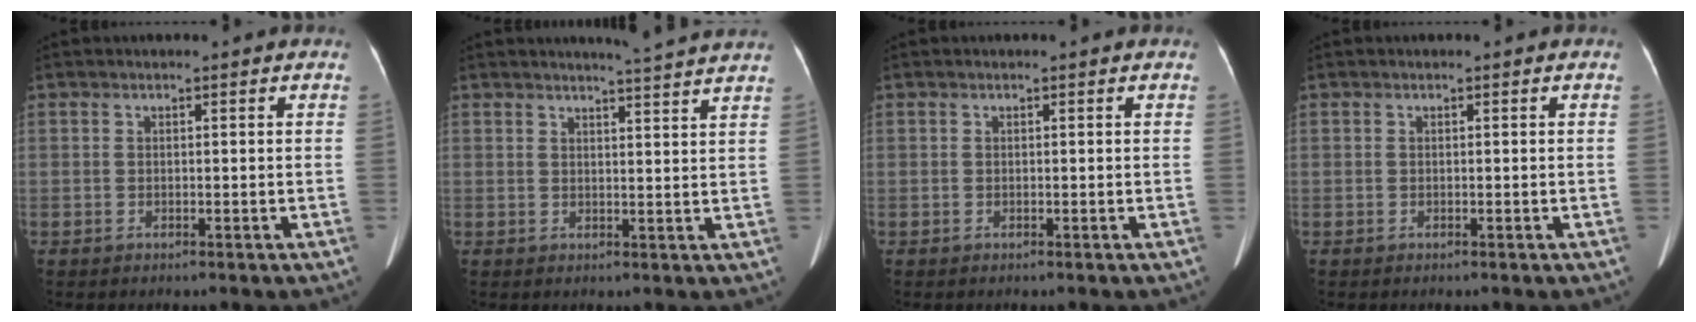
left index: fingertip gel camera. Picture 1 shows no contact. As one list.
[{"total": 7.2, "force": [6.8, -1.1, 2.2], "torque": [-0.036, -0.003, 0.071]}, {"total": 0.0}, {"total": 0.0}]